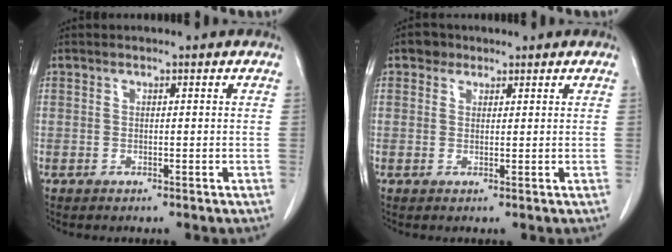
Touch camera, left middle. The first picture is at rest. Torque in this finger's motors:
{"motor_torque": [0.19, -0.15, -0.02, 0.01]}